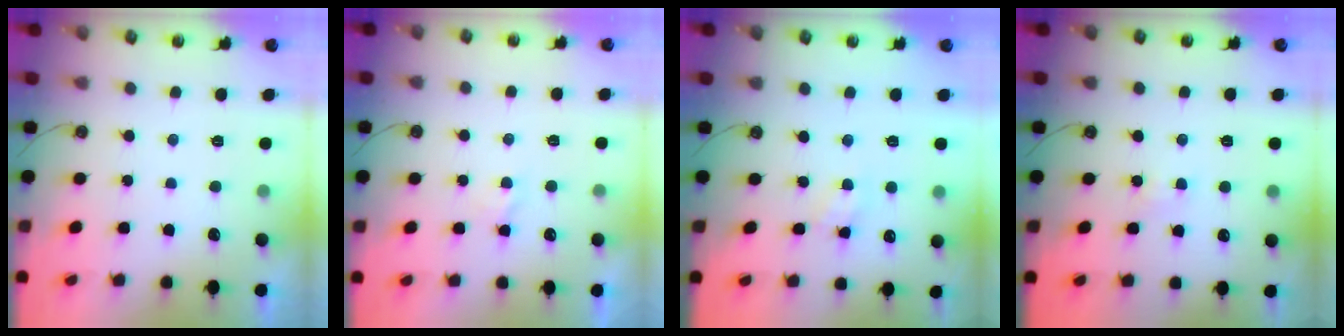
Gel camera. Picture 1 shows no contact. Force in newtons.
{"total": 2.3, "press": 2.3, "slide": 0.4}
{"total": 3.9, "press": 3.9, "slide": 0.7}
{"total": 3.3, "press": 3.2, "slide": 0.3}